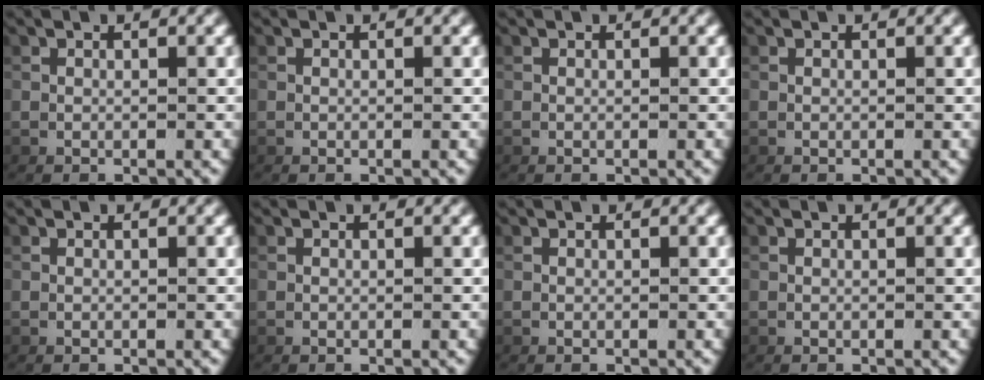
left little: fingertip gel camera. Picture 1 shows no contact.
{"total": 0.0}
{"total": 0.0}
{"total": 0.0}
{"total": 0.0}
{"total": 0.0}
{"total": 0.0}
{"total": 0.0}